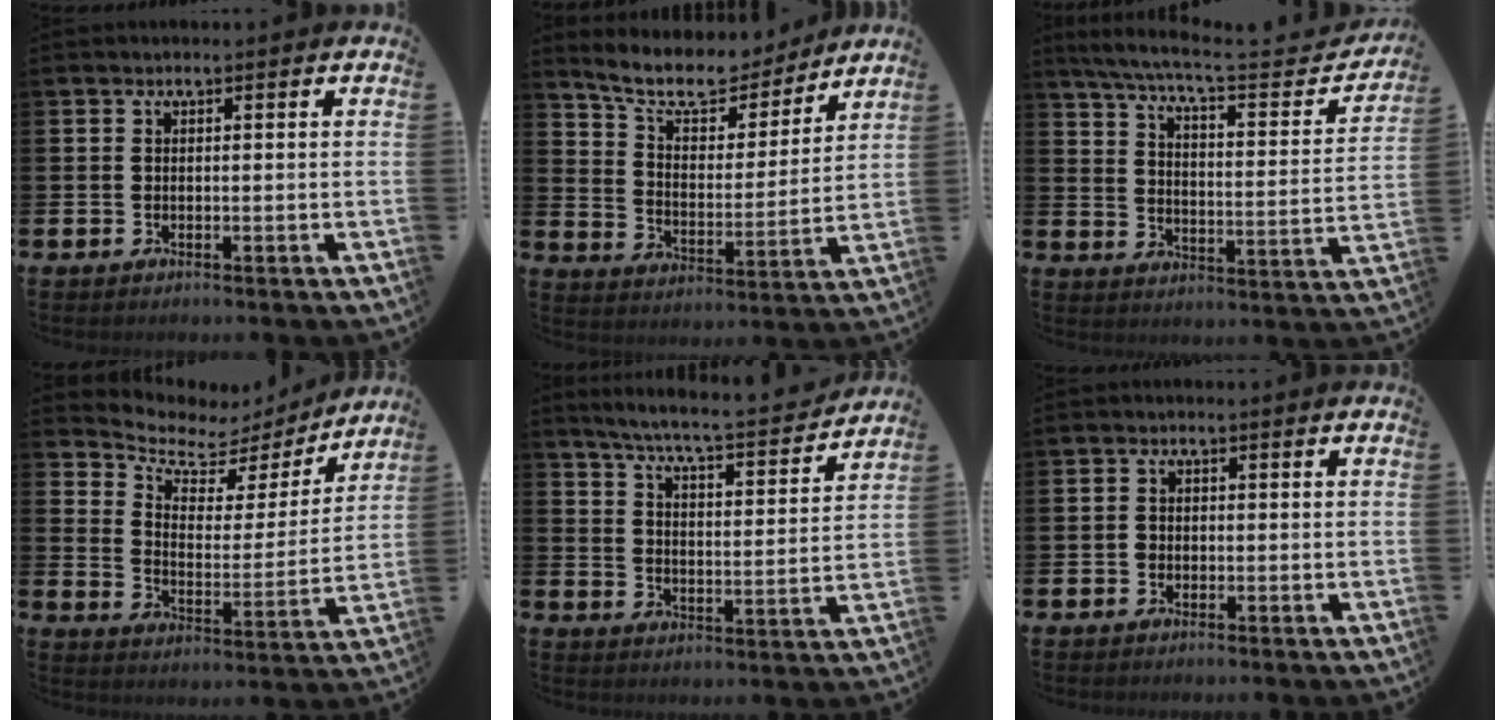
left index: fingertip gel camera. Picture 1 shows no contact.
{"total": 9.7, "force": [8.6, 3.2, 2.9], "torque": [-0.083, -0.058, 0.150]}
{"total": 6.6, "force": [5.7, 0.7, 3.1], "torque": [-0.076, -0.050, 0.089]}
{"total": 6.0, "force": [5.0, 2.8, 1.7], "torque": [-0.057, -0.042, 0.077]}
{"total": 6.2, "force": [5.8, -0.1, 2.2], "torque": [-0.066, -0.047, 0.094]}
{"total": 1.2, "force": [-0.4, 1.1, 0.2], "torque": [0.000, 0.004, -0.012]}